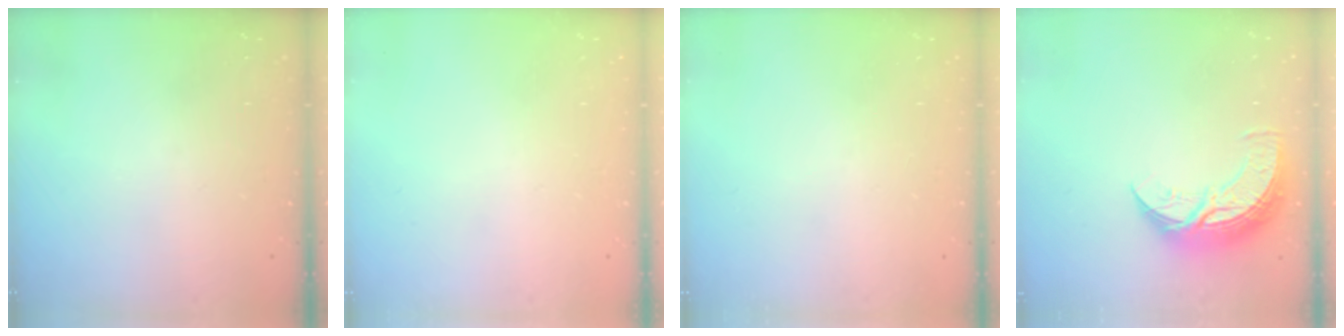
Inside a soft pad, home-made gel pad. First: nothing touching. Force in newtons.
{"total": 0.0}
{"total": 0.0}
{"total": 12.7, "press": 12.6, "slide": 0.6}